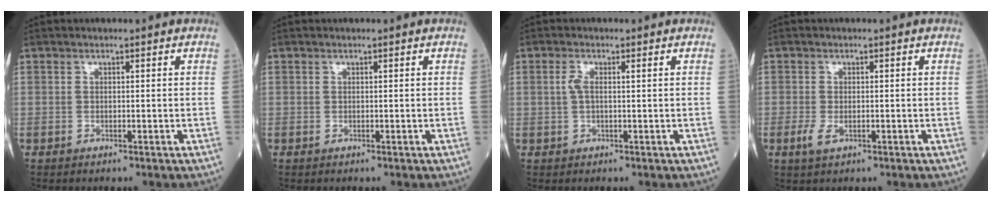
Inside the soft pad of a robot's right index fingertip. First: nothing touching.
{"total": 0.0}
{"total": 2.0, "force": [0.4, 0.5, 1.8], "torque": [-0.048, 0.009, 0.007]}
{"total": 2.3, "force": [-0.8, 1.0, 1.9], "torque": [-0.046, -0.003, -0.014]}